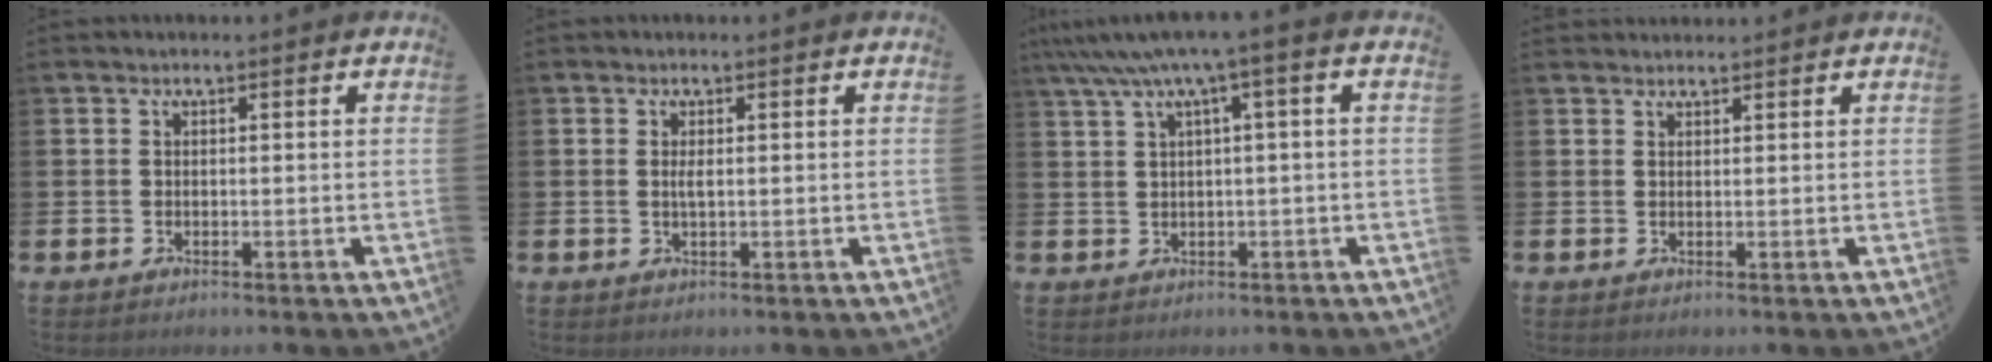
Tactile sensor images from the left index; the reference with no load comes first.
{"total": 1.2, "force": [0.3, 0.3, 1.1], "torque": [-0.021, 0.001, 0.003]}
{"total": 4.3, "force": [1.3, 0.2, 4.1], "torque": [-0.086, -0.003, 0.019]}
{"total": 1.3, "force": [1.2, 0.3, -0.1], "torque": [0.009, -0.002, 0.022]}